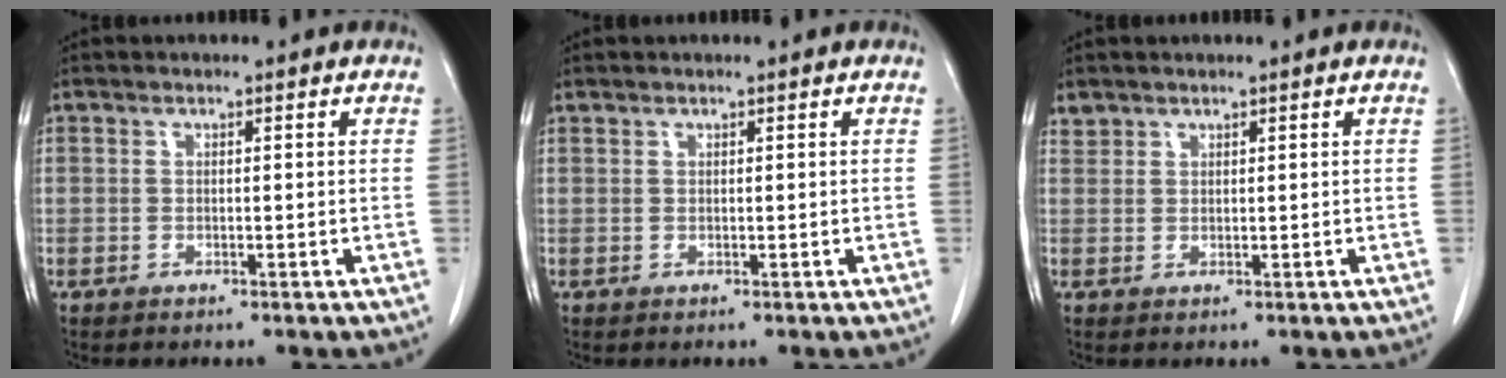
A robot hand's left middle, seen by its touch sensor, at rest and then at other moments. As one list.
[{"total": 0.0}, {"total": 1.3, "force": [1.1, 0.6, -0.1], "torque": [0.005, 0.006, 0.022]}]